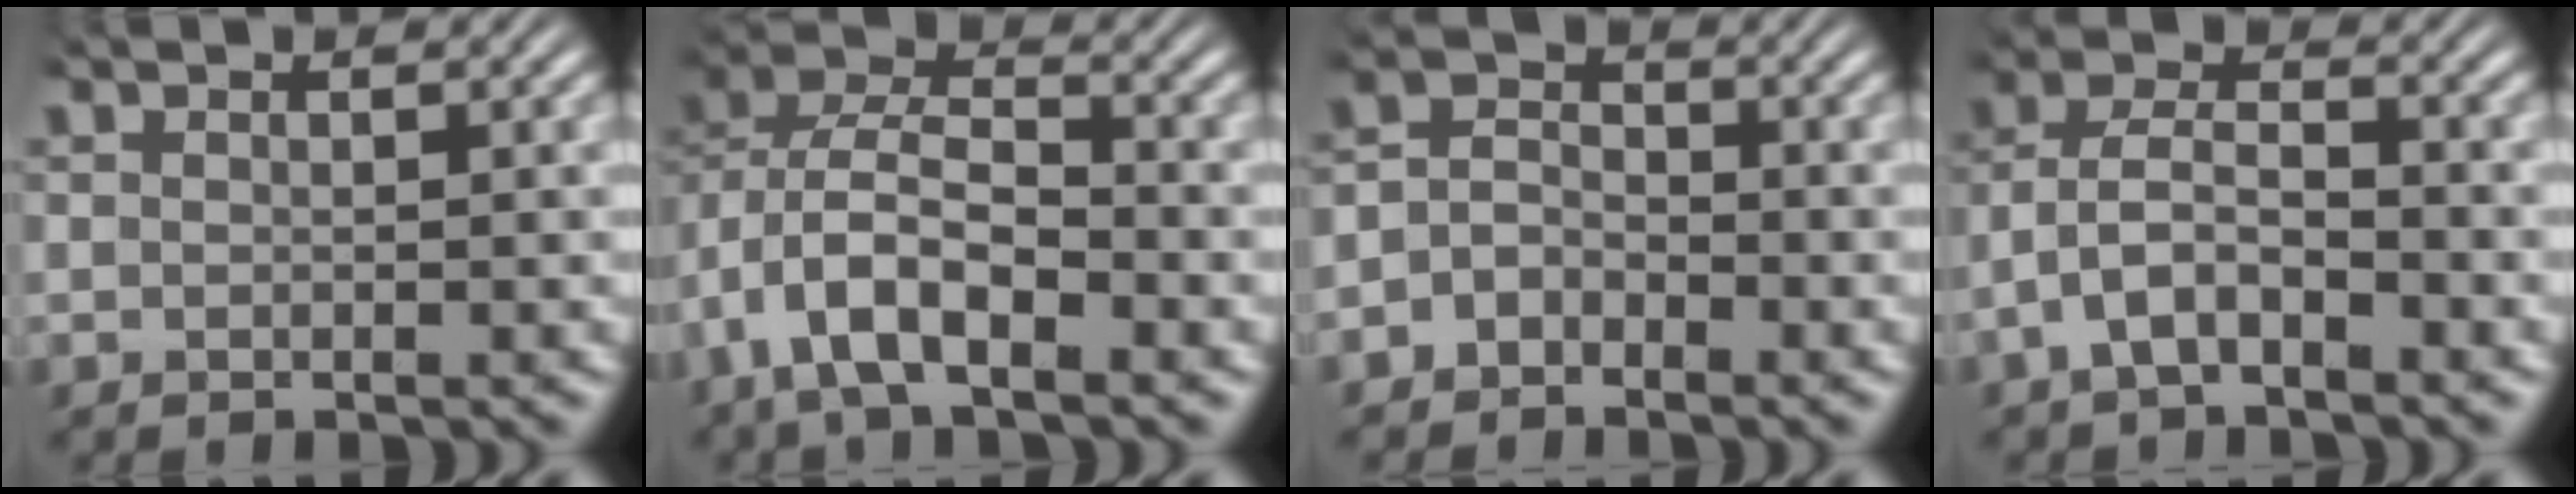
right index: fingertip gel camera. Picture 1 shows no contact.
{"total": 6.8, "force": [0.1, 5.0, 4.6], "torque": [-0.106, -0.003, -0.010]}
{"total": 3.8, "force": [-1.9, 3.1, 1.1], "torque": [-0.020, -0.004, -0.040]}
{"total": 3.9, "force": [-1.1, 2.8, 2.5], "torque": [-0.065, -0.015, -0.016]}